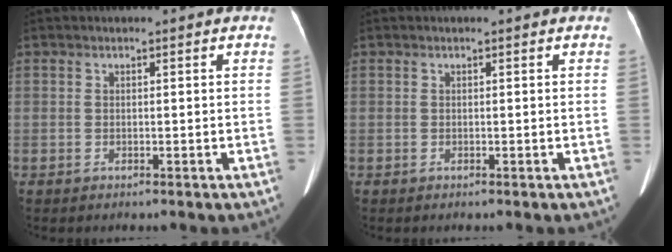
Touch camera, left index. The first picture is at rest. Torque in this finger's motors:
{"motor_torque": [0.03, -0.12, 0.00, 0.01]}